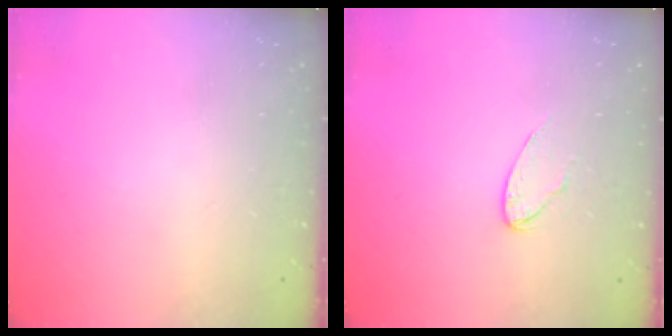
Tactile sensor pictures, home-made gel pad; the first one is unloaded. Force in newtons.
{"total": 7.6, "press": 7.6, "slide": 0.3}